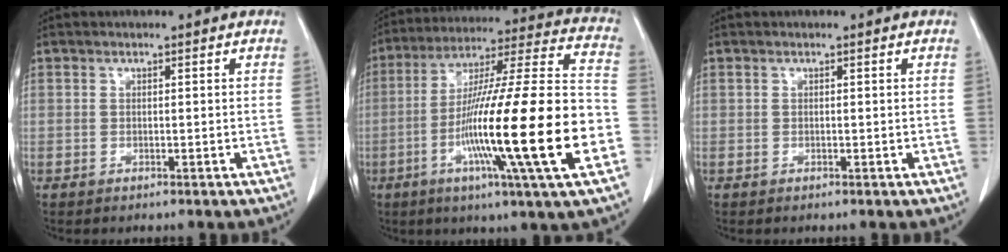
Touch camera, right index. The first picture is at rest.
{"total": 26.0, "force": [-7.2, 0.3, 25.0], "torque": [-0.396, -0.023, -0.134]}
{"total": 0.0}